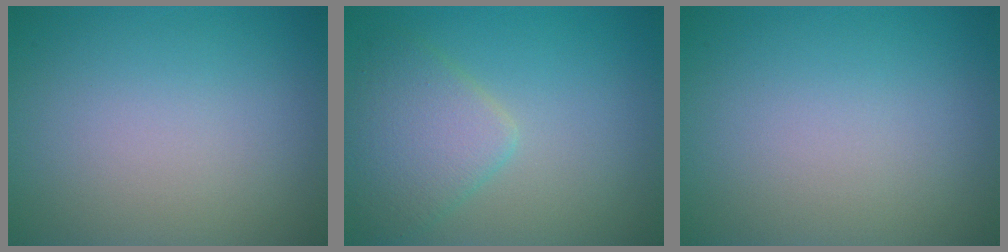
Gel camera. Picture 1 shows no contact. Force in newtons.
{"total": 4.0, "press": 4.0, "slide": 0.2}
{"total": 0.0}